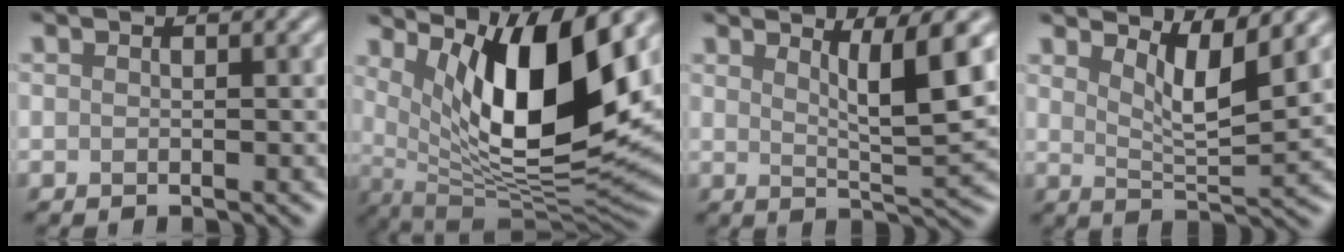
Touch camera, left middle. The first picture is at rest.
{"total": 12.5, "force": [4.4, 3.8, 11.0], "torque": [-0.176, -0.013, 0.085]}
{"total": 5.2, "force": [2.3, 0.9, 4.5], "torque": [-0.063, -0.007, 0.039]}
{"total": 4.5, "force": [2.8, 1.0, 3.3], "torque": [-0.058, -0.009, 0.047]}